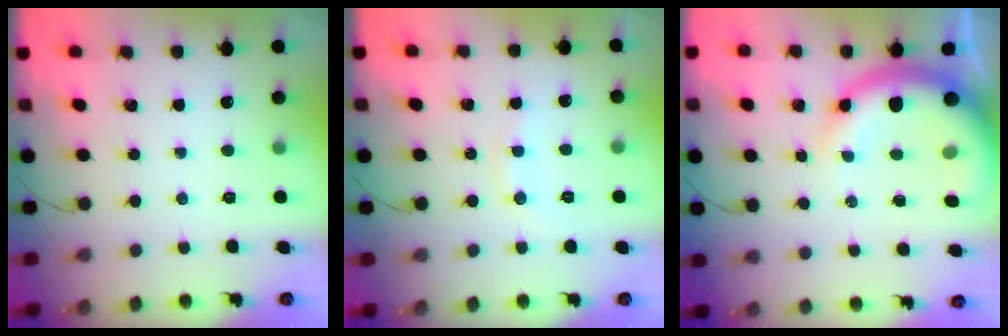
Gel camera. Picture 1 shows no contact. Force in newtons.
{"total": 7.0, "press": 7.0, "slide": 0.8}
{"total": 16.1, "press": 15.7, "slide": 3.4}